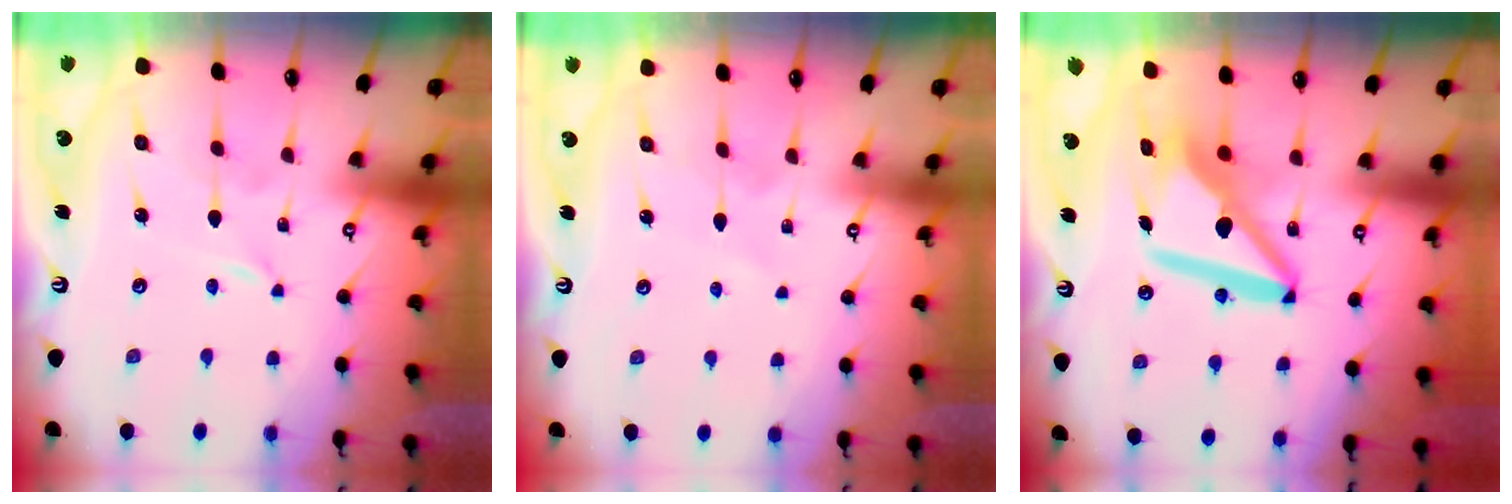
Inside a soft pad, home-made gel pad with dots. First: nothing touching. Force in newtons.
{"total": 3.9, "press": 3.8, "slide": 0.5}
{"total": 13.2, "press": 13.1, "slide": 1.5}